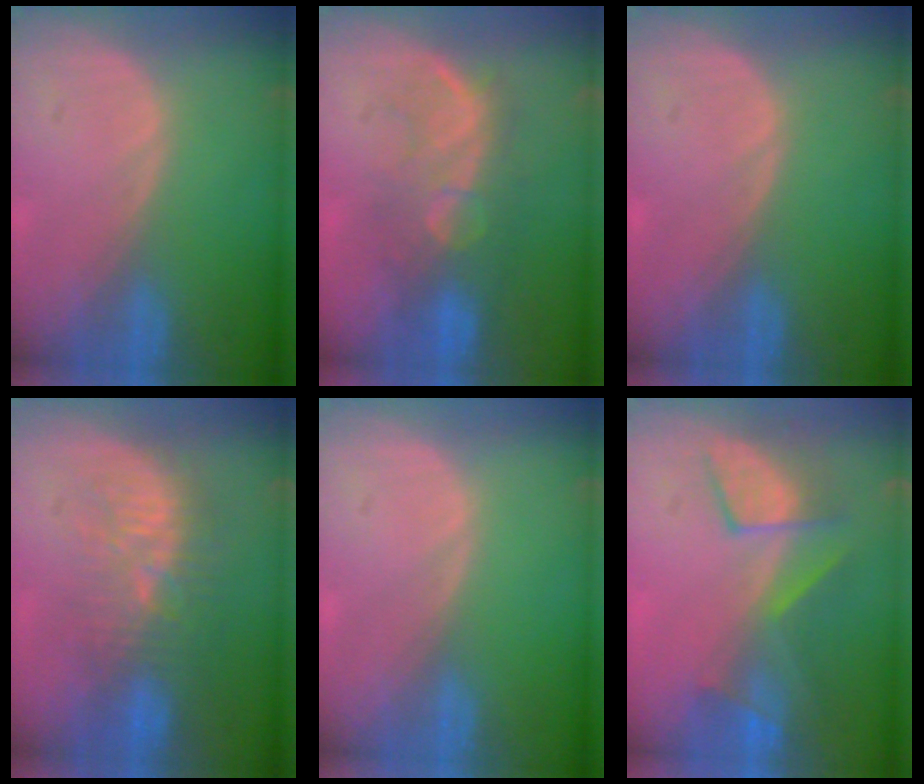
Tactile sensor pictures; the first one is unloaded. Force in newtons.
{"total": 8.4, "press": 8.1, "slide": 2.2}
{"total": 0.0}
{"total": 9.3, "press": 8.8, "slide": 3.0}
{"total": 0.0}
{"total": 7.6, "press": 7.1, "slide": 2.6}